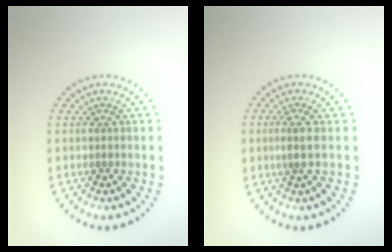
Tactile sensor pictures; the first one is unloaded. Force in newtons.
{"total": 1.5, "press": 1.1, "slide": 1.0}